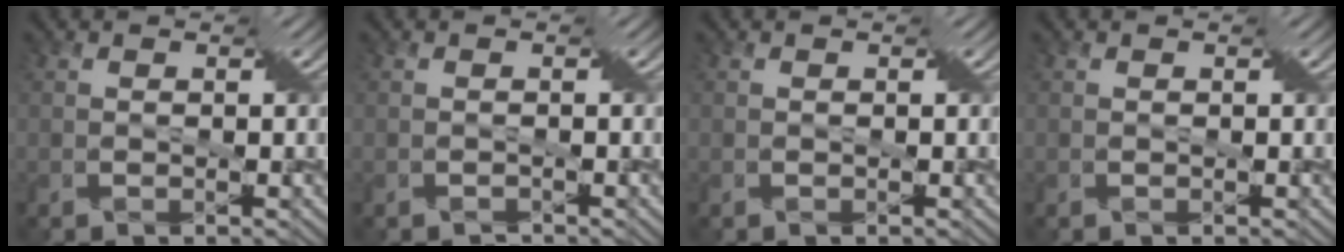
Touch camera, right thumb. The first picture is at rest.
{"total": 0.8, "force": [-0.8, 0.1, -0.1], "torque": [0.003, -0.002, -0.011]}
{"total": 0.0}
{"total": 0.0}